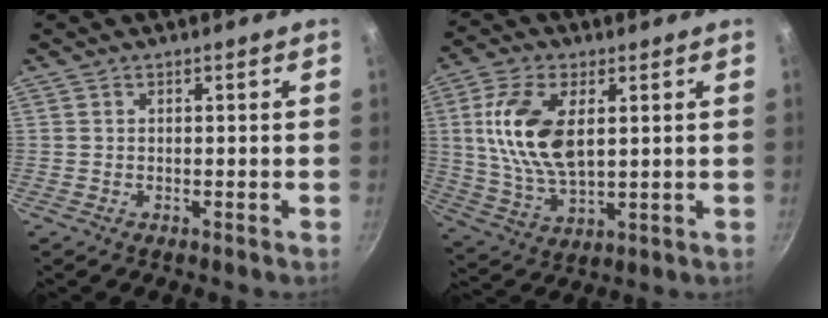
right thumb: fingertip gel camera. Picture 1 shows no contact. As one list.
[{"total": 14.2, "force": [3.0, 7.5, 11.7], "torque": [-0.226, -0.009, 0.063]}]